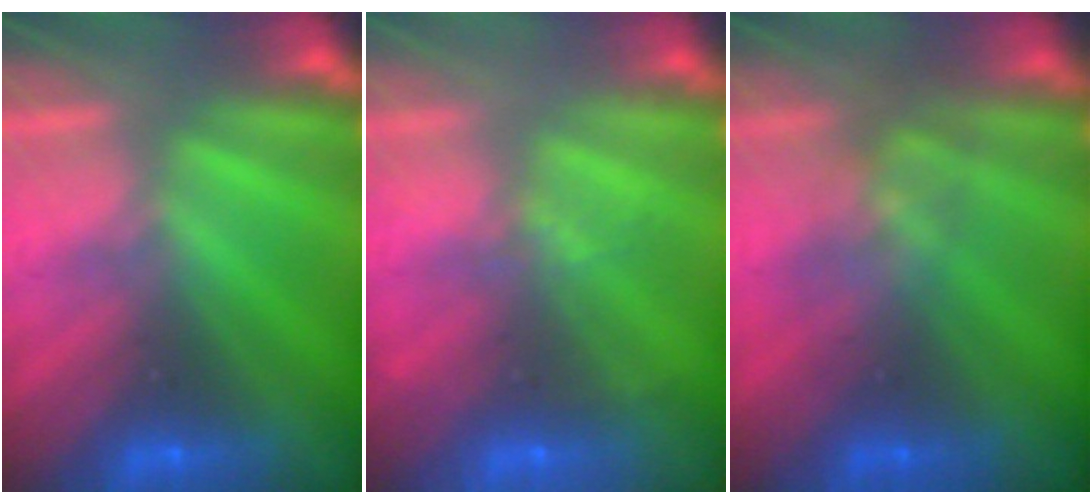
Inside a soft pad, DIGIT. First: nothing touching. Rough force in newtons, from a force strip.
{"total": 2.3}
{"total": 2.3}